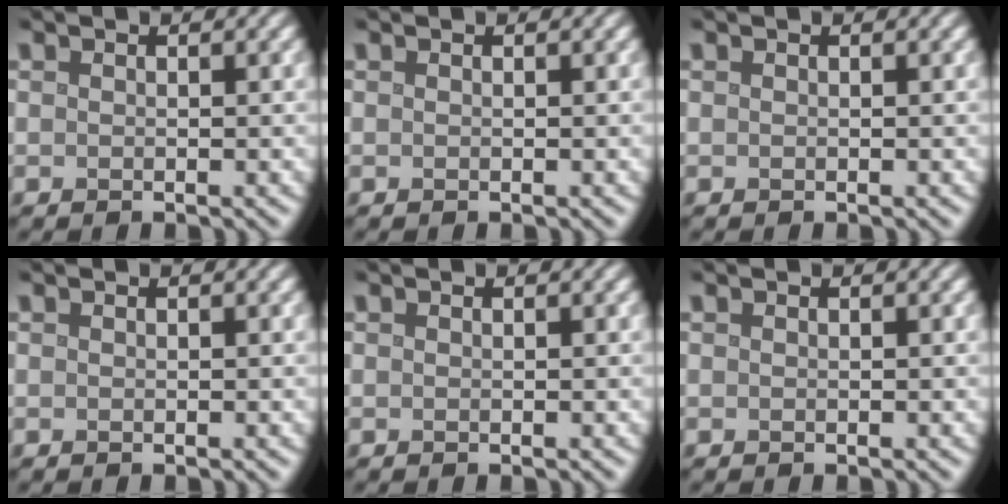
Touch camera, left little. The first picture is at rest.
{"total": 0.0}
{"total": 0.0}
{"total": 0.0}
{"total": 0.0}
{"total": 0.0}